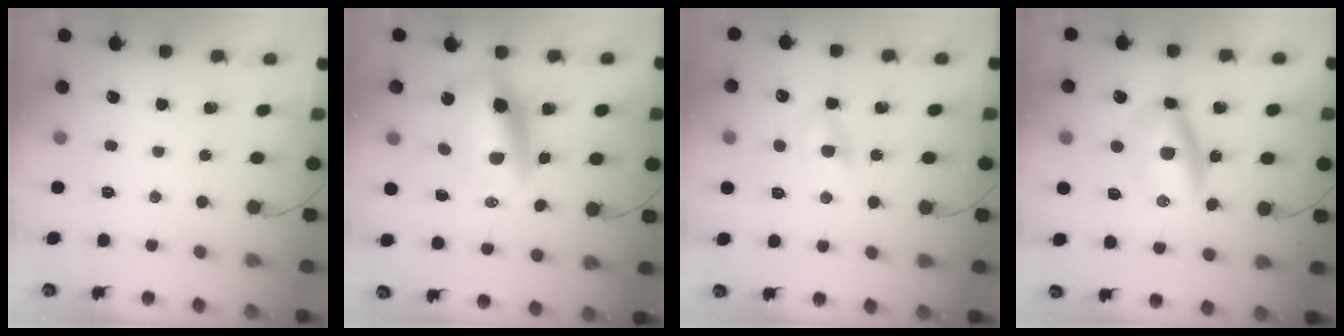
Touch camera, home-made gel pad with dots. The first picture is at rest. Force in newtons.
{"total": 11.1, "press": 10.7, "slide": 3.2}
{"total": 4.9, "press": 4.7, "slide": 1.1}
{"total": 6.9, "press": 6.7, "slide": 1.9}